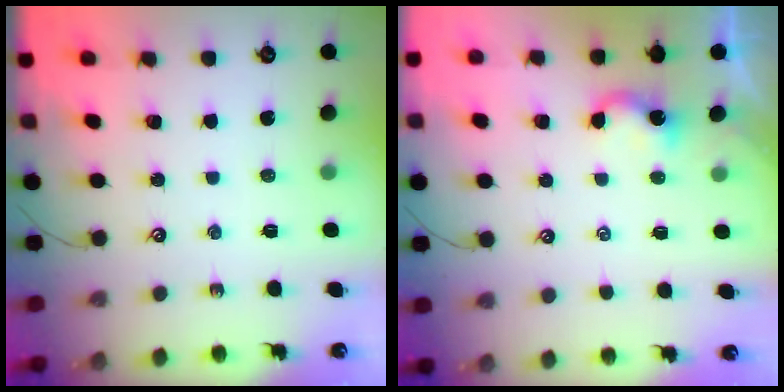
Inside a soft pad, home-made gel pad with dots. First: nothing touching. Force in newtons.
{"total": 2.6, "press": 2.6, "slide": 0.2}